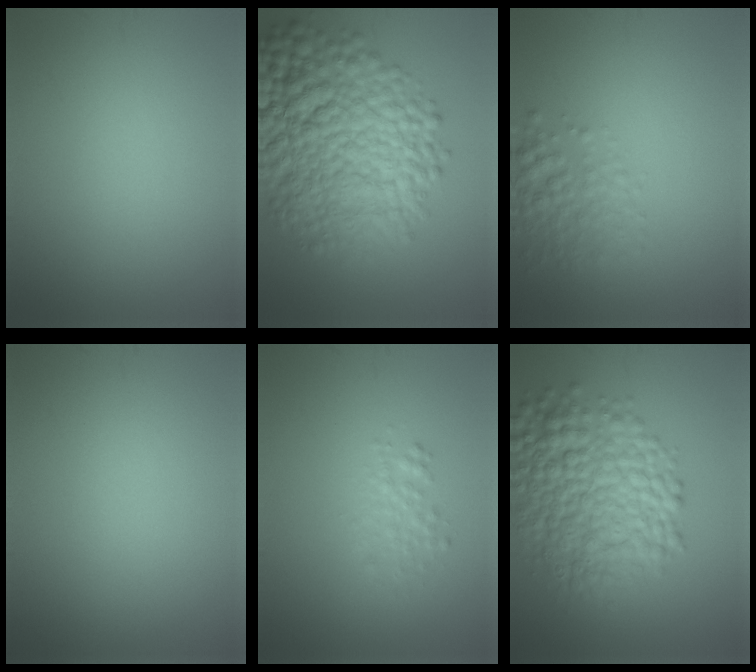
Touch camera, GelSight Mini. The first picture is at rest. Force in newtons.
{"total": 14.0, "press": 14.0, "slide": 0.4}
{"total": 3.1, "press": 3.1, "slide": 0.1}
{"total": 0.0}
{"total": 1.6, "press": 1.6, "slide": 0.1}
{"total": 9.8, "press": 9.8, "slide": 0.1}